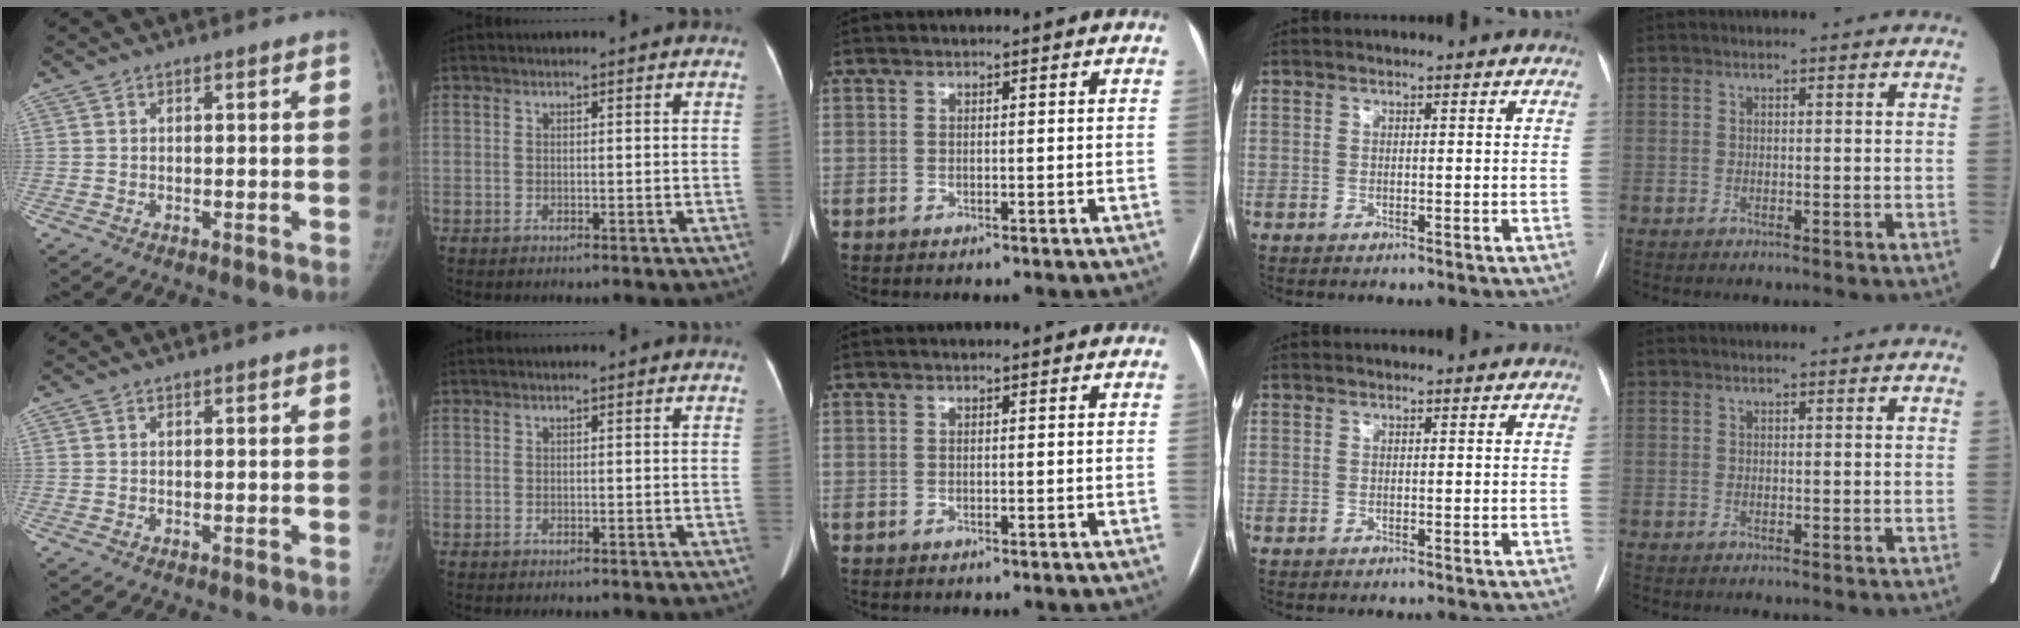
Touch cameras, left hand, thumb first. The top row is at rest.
{}